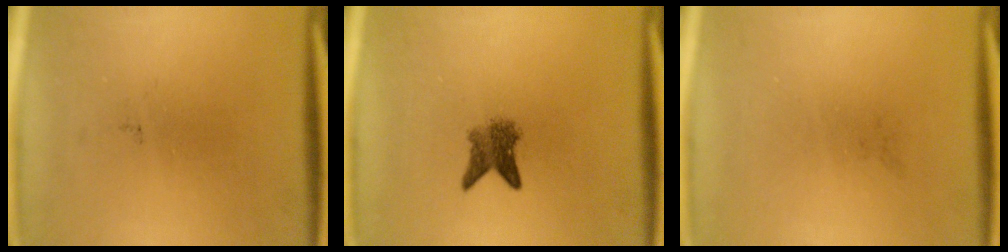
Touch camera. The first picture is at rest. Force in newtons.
{"total": 3.4}
{"total": 0.0}